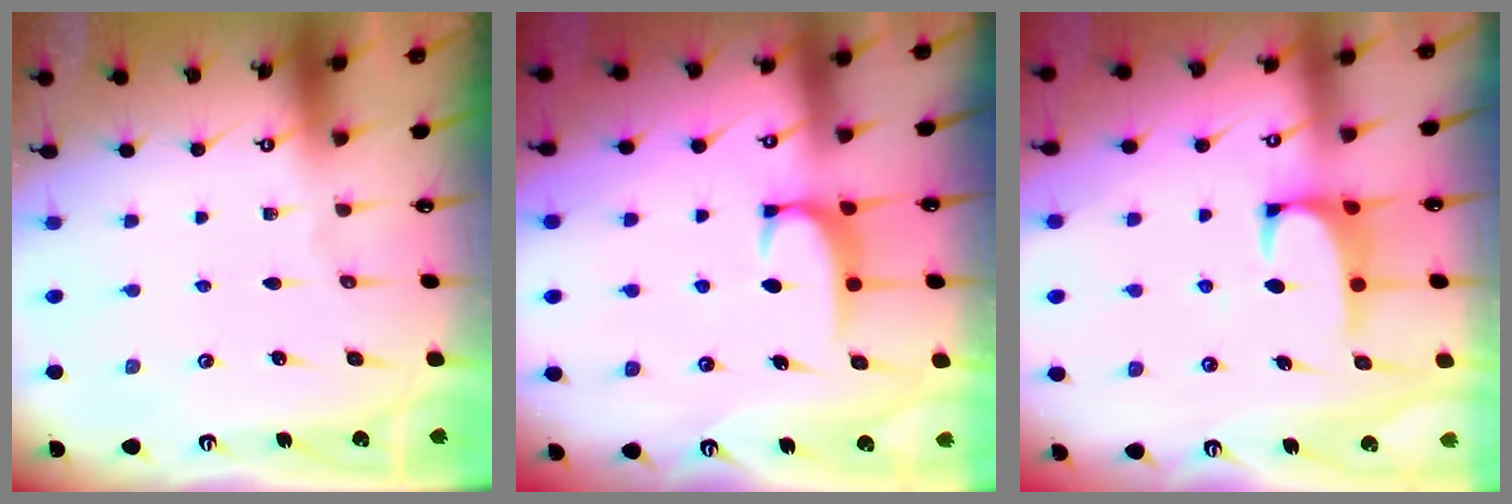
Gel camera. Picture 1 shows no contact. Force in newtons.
{"total": 1.7, "press": 1.6, "slide": 0.5}
{"total": 1.2, "press": 1.2, "slide": 0.4}